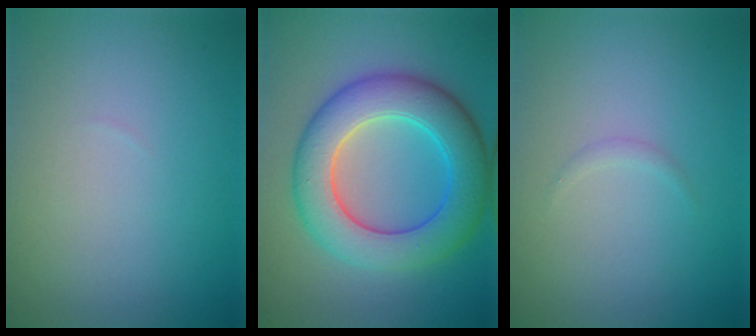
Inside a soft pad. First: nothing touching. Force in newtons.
{"total": 8.6, "press": 8.6, "slide": 0.3}
{"total": 0.6, "press": 0.6, "slide": 0.1}